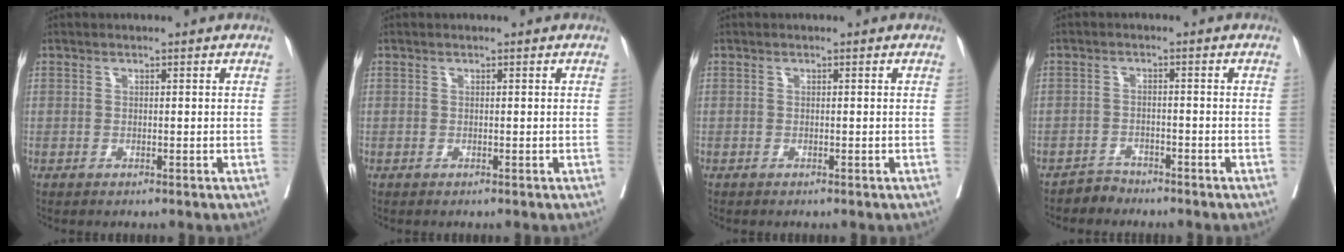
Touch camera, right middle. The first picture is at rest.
{"total": 0.0}
{"total": 0.0}
{"total": 2.0, "force": [-1.8, 0.5, -0.9], "torque": [0.017, 0.000, -0.032]}